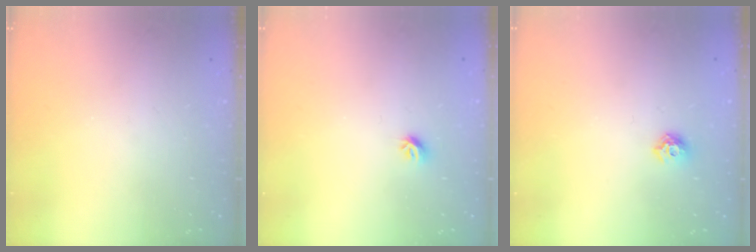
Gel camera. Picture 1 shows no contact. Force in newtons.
{"total": 5.7, "press": 5.6, "slide": 0.8}
{"total": 7.3, "press": 7.2, "slide": 0.8}